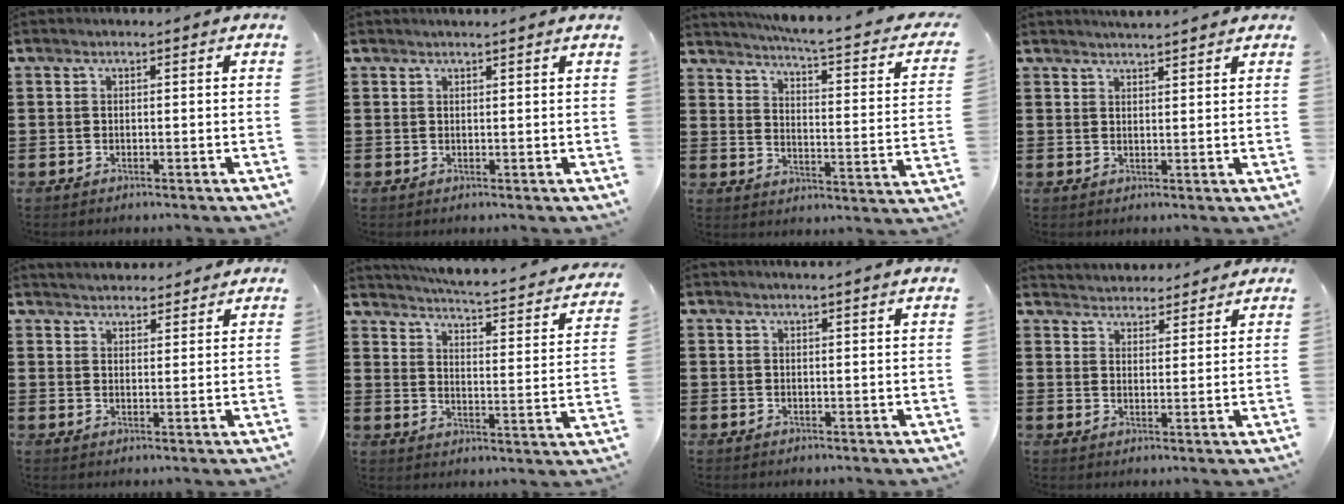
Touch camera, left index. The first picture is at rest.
{"total": 1.0, "force": [1.0, -0.2, 0.4], "torque": [-0.007, -0.003, 0.019]}
{"total": 4.6, "force": [3.6, -0.7, 2.7], "torque": [-0.067, -0.042, 0.048]}
{"total": 2.2, "force": [2.2, -0.1, 0.3], "torque": [-0.012, -0.004, 0.041]}
{"total": 3.1, "force": [3.1, 0.1, -0.1], "torque": [-0.009, -0.011, 0.058]}
{"total": 3.2, "force": [2.6, -0.5, 1.8], "torque": [-0.054, -0.034, 0.033]}
{"total": 1.6, "force": [1.5, -0.4, 0.3], "torque": [-0.008, -0.001, 0.029]}
{"total": 3.7, "force": [3.6, 0.1, -0.6], "torque": [-0.003, -0.019, 0.065]}